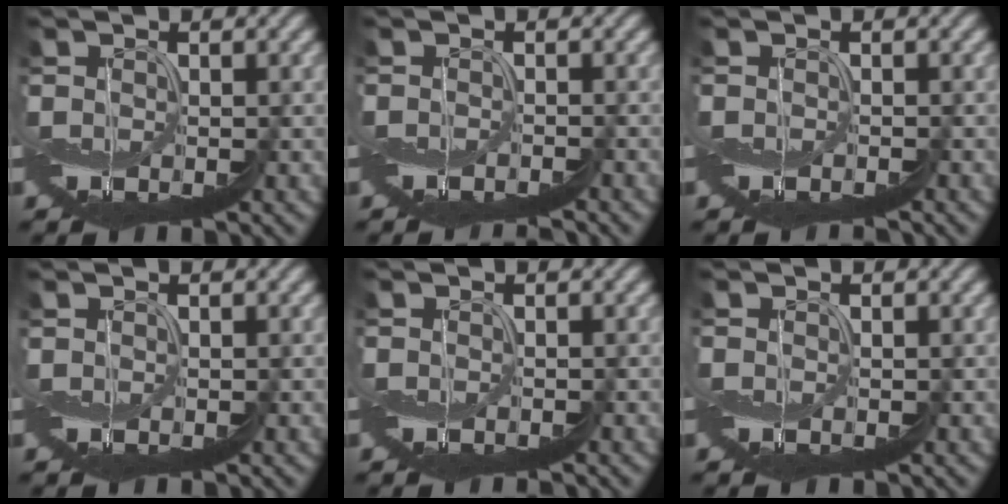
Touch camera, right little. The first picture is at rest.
{"total": 2.2, "force": [-2.2, -0.3, 0.0], "torque": [0.004, 0.013, -0.036]}
{"total": 1.3, "force": [-1.2, 0.2, 0.1], "torque": [0.004, 0.004, -0.020]}
{"total": 0.5, "force": [0.5, -0.2, -0.2], "torque": [0.000, 0.001, 0.009]}
{"total": 0.8, "force": [-0.8, 0.0, 0.1], "torque": [0.003, 0.001, -0.013]}
{"total": 0.0}